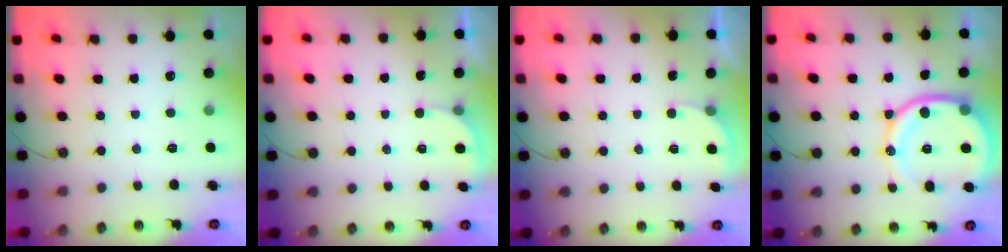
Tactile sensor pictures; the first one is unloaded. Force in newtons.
{"total": 2.5, "press": 2.5, "slide": 0.3}
{"total": 1.9, "press": 1.9, "slide": 0.2}
{"total": 15.9, "press": 15.8, "slide": 1.7}